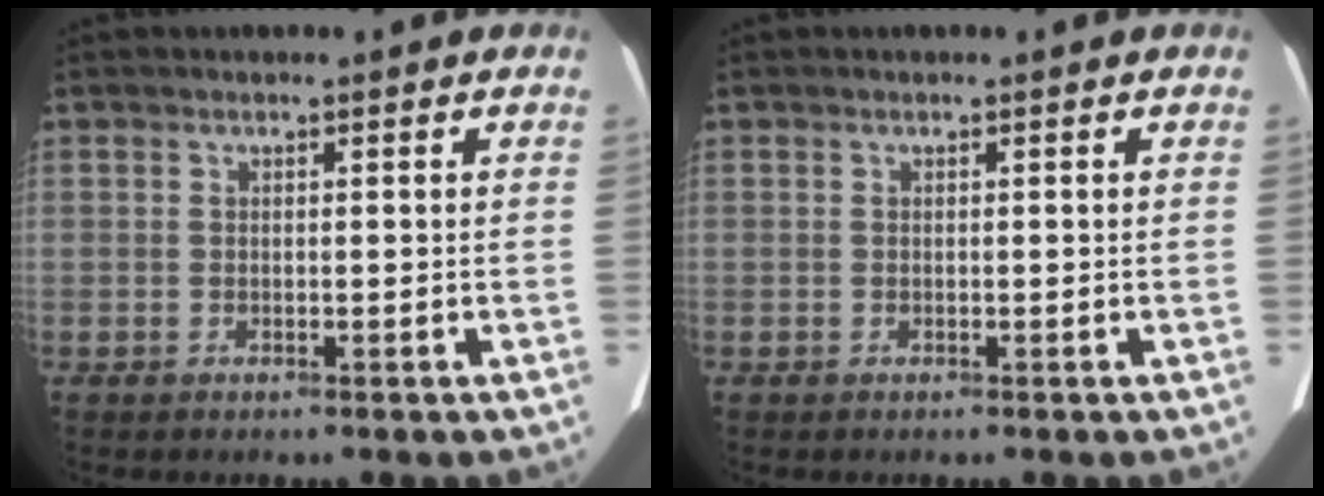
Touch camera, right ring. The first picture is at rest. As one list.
[{"total": 0.0}]